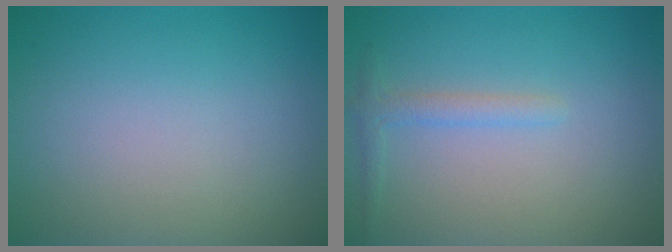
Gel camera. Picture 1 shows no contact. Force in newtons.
{"total": 1.4, "press": 1.4, "slide": 0.1}